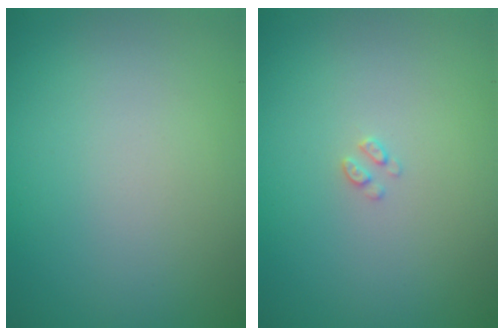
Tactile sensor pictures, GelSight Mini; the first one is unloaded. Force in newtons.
{"total": 0.7, "press": 0.6, "slide": 0.1}